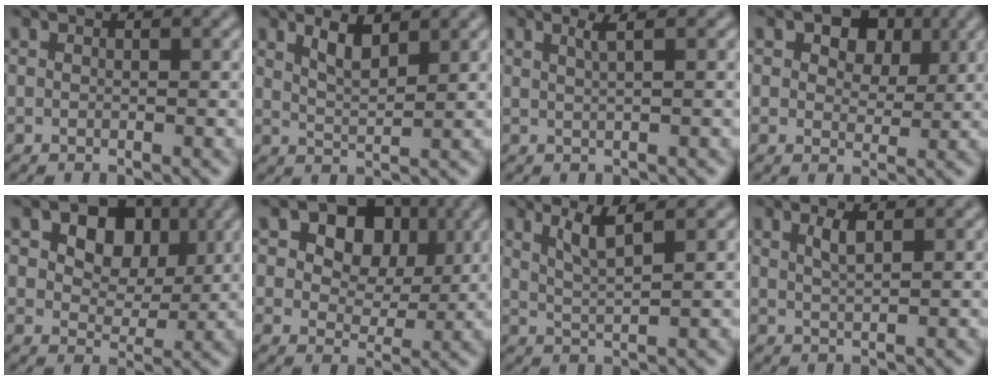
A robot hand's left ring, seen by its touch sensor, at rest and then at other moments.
{"total": 2.6, "force": [1.7, 0.7, 1.8], "torque": [-0.033, -0.004, 0.034]}
{"total": 1.6, "force": [0.8, 0.5, 1.3], "torque": [-0.015, 0.002, 0.010]}
{"total": 4.9, "force": [2.1, 3.2, 3.1], "torque": [-0.041, 0.004, 0.014]}
{"total": 6.7, "force": [2.6, 4.7, 3.9], "torque": [-0.073, 0.000, 0.033]}
{"total": 9.1, "force": [3.7, 6.7, 4.9], "torque": [-0.085, 0.016, 0.045]}
{"total": 2.9, "force": [1.7, 0.5, 2.3], "torque": [-0.040, -0.002, 0.034]}
{"total": 1.7, "force": [0.9, 0.5, 1.4], "torque": [-0.029, 0.001, 0.016]}